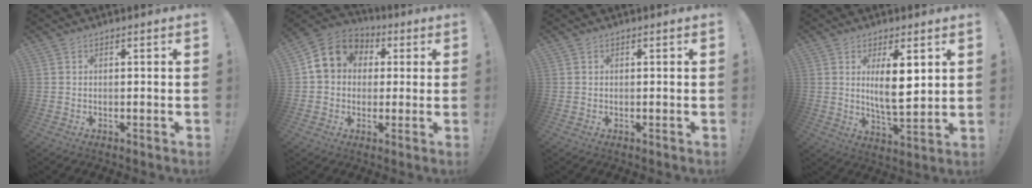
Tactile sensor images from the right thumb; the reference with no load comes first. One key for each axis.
{"total": 10.8, "fx": 2.6, "fy": 9.2, "fz": 4.9, "tx": -0.072, "ty": 0.001, "tz": 0.056}
{"total": 0.0}
{"total": 10.0, "fx": 2.6, "fy": 2.9, "fz": 9.2, "tx": -0.164, "ty": -0.013, "tz": 0.039}